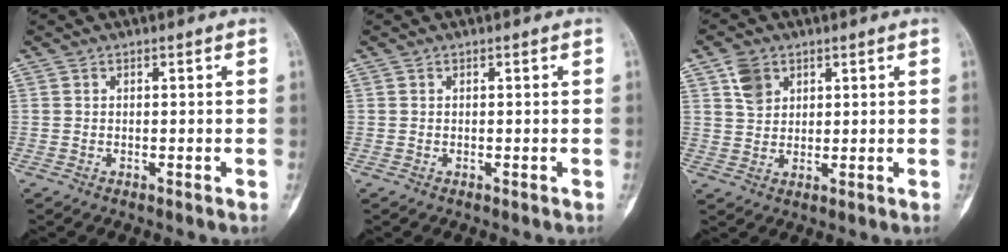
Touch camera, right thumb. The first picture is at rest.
{"total": 0.0}
{"total": 4.7, "force": [2.4, 3.5, 2.1], "torque": [-0.022, -0.009, 0.048]}